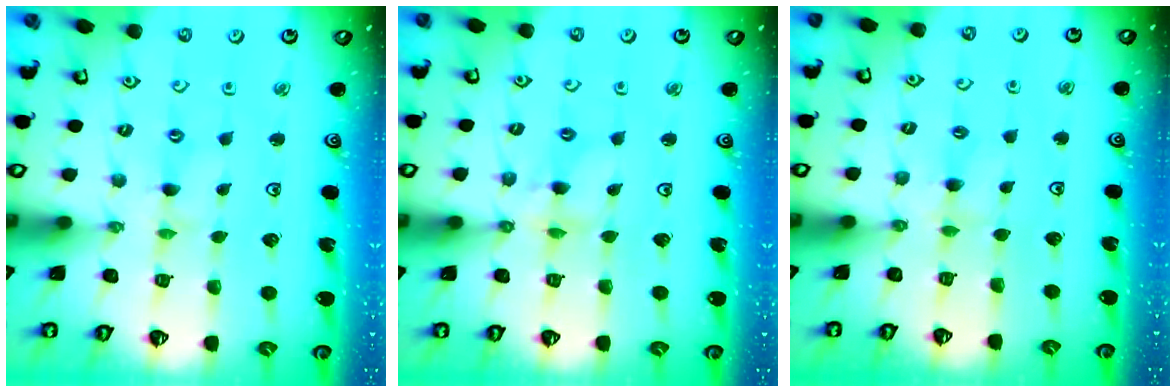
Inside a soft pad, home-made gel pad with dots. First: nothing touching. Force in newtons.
{"total": 3.9, "press": 3.8, "slide": 0.3}
{"total": 2.7, "press": 2.6, "slide": 0.5}